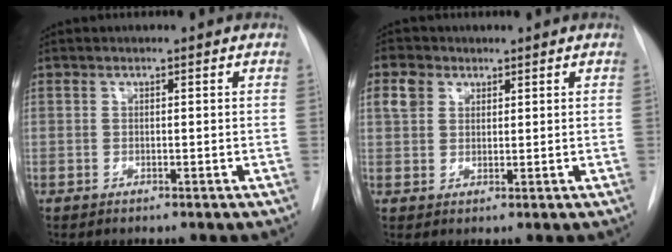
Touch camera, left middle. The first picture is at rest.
{"total": 4.3, "force": [2.1, 3.3, 1.7], "torque": [-0.043, 0.014, 0.043]}